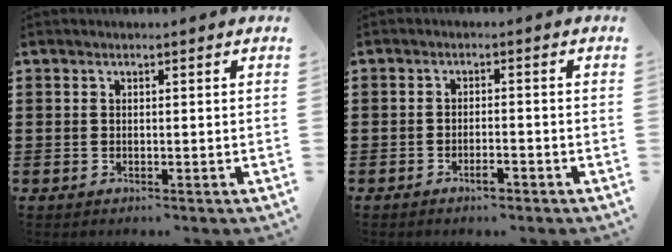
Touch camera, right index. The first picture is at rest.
{"total": 2.3, "force": [-1.6, 0.5, 1.5], "torque": [-0.028, 0.001, -0.031]}